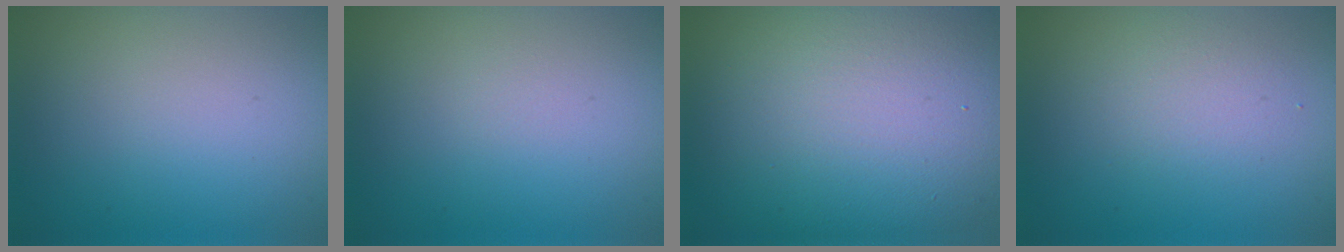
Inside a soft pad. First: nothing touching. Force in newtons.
{"total": 0.0}
{"total": 15.6, "press": 15.6, "slide": 1.1}
{"total": 2.1, "press": 2.1, "slide": 0.1}